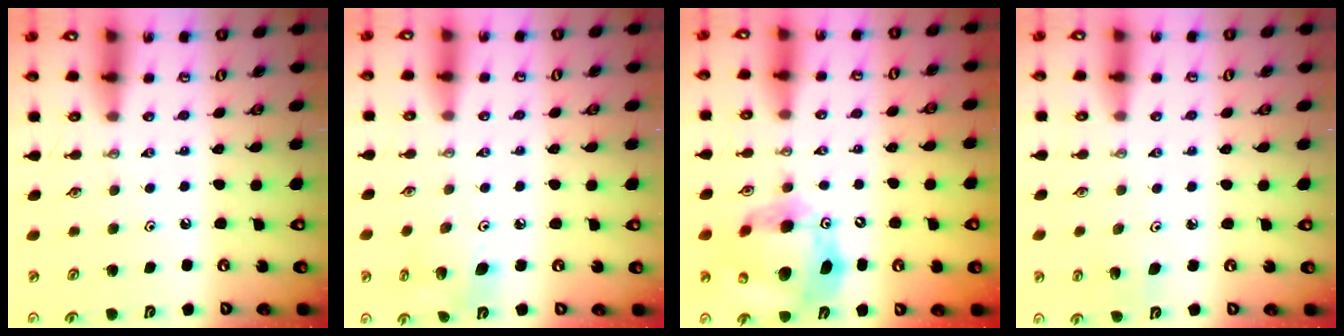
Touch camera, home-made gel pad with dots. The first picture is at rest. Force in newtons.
{"total": 7.2, "press": 7.0, "slide": 1.9}
{"total": 16.6, "press": 16.4, "slide": 2.6}
{"total": 3.7, "press": 3.4, "slide": 1.4}